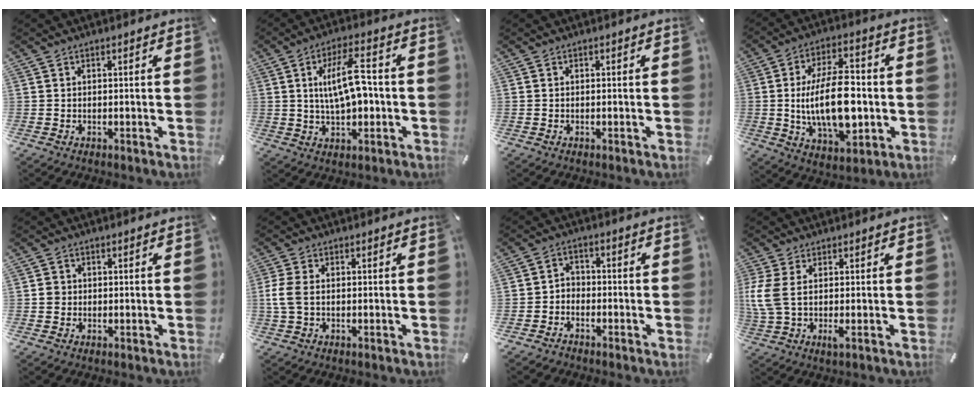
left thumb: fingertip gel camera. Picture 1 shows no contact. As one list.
[{"total": 11.8, "force": [0.8, 5.3, 10.6], "torque": [-0.185, 0.008, 0.012]}, {"total": 0.0}, {"total": 18.4, "force": [-1.4, 9.5, 15.7], "torque": [-0.293, -0.005, -0.026]}, {"total": 1.9, "force": [-0.1, 1.8, 0.6], "torque": [-0.011, 0.005, -0.005]}, {"total": 4.7, "force": [-0.1, 2.6, 3.9], "torque": [-0.089, 0.000, -0.004]}, {"total": 3.7, "force": [-2.7, 2.5, 0.6], "torque": [-0.009, 0.019, -0.054]}, {"total": 6.3, "force": [0.0, 1.9, 6.0], "torque": [-0.141, -0.020, -0.001]}]